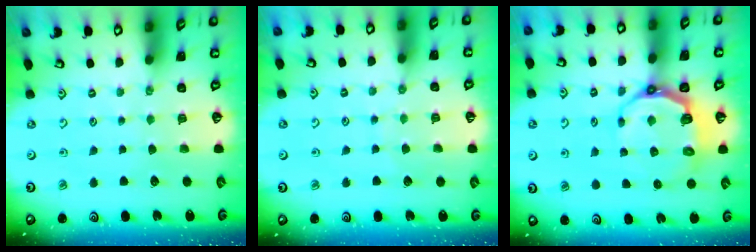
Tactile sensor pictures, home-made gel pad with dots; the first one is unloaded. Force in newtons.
{"total": 5.1, "press": 5.1, "slide": 0.6}
{"total": 8.5, "press": 7.4, "slide": 4.1}